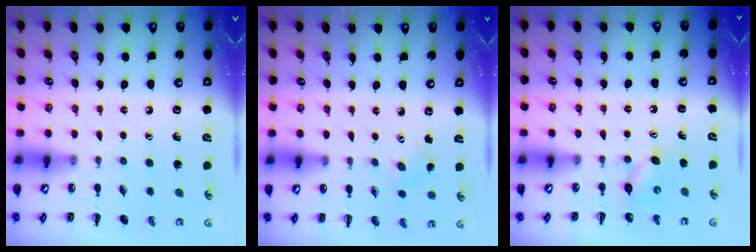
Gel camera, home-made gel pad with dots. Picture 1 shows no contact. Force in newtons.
{"total": 3.5, "press": 3.4, "slide": 1.0}
{"total": 4.3, "press": 4.2, "slide": 1.1}